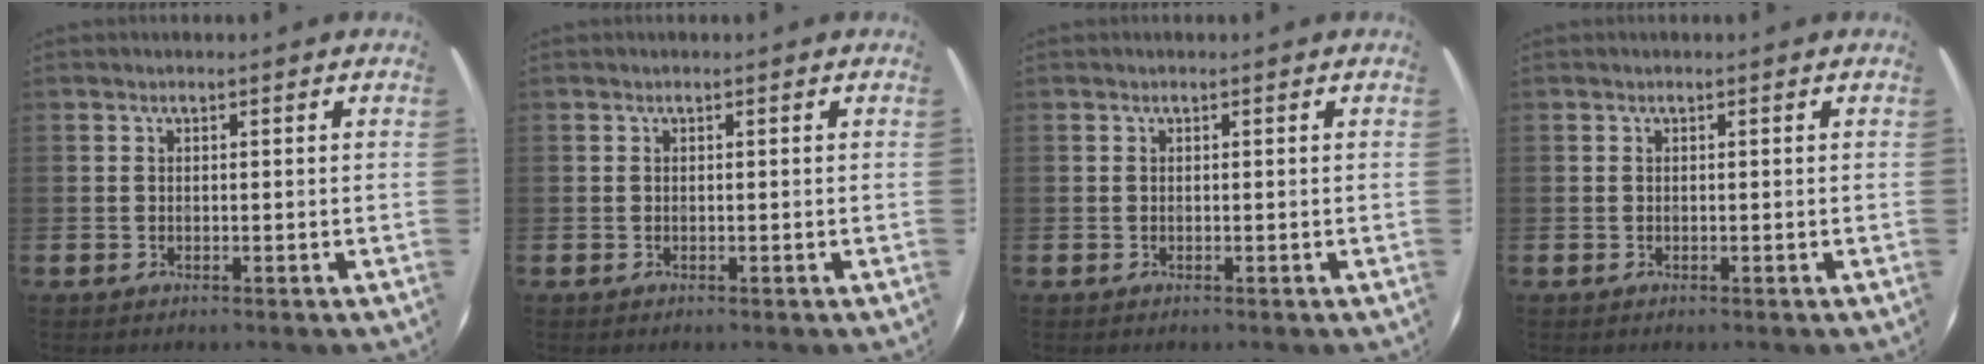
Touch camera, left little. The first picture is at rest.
{"total": 0.0}
{"total": 0.0}
{"total": 0.0}